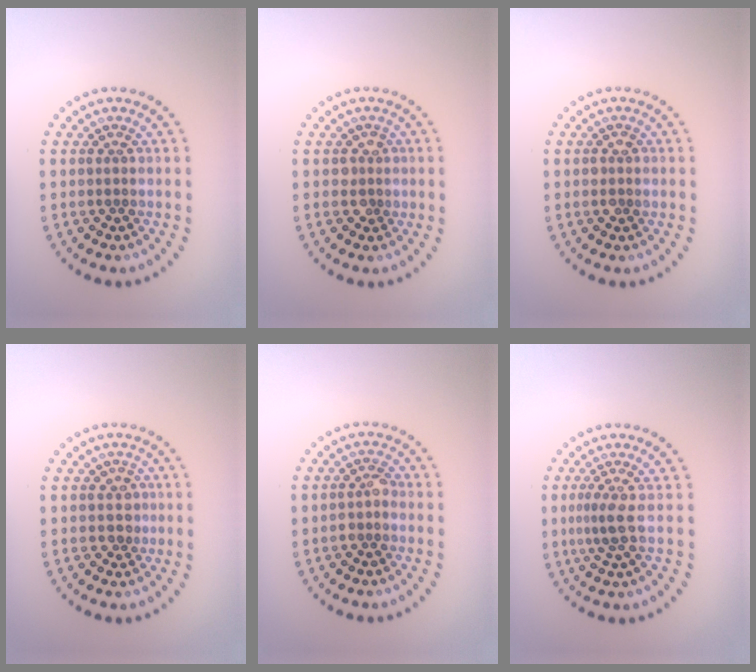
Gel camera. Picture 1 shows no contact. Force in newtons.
{"total": 1.4, "press": 1.3, "slide": 0.7}
{"total": 1.1, "press": 1.0, "slide": 0.2}
{"total": 1.5, "press": 1.2, "slide": 0.9}
{"total": 1.7, "press": 1.6, "slide": 0.5}
{"total": 2.0, "press": 1.3, "slide": 1.5}